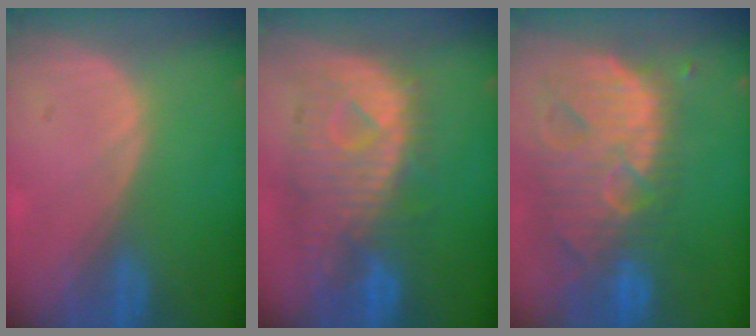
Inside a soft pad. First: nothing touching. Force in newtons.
{"total": 10.7, "press": 9.7, "slide": 4.7}
{"total": 13.9, "press": 11.7, "slide": 7.5}